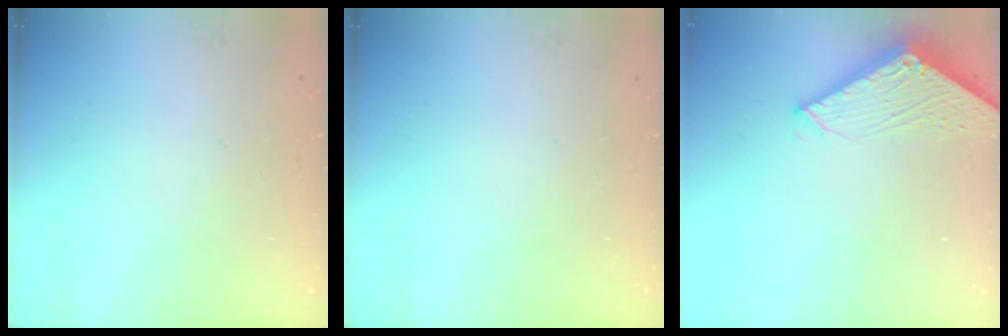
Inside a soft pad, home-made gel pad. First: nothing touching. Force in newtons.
{"total": 0.0}
{"total": 2.8, "press": 2.8, "slide": 0.3}